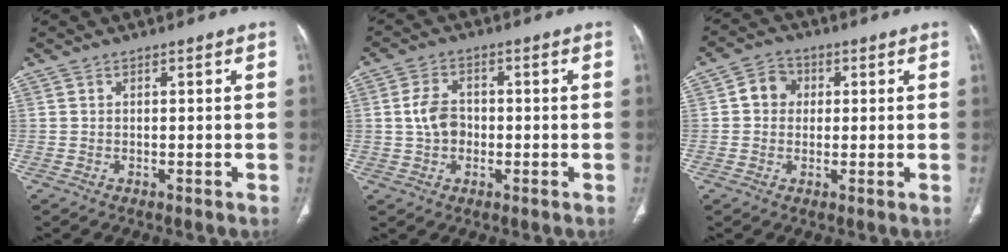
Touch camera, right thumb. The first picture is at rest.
{"total": 5.6, "force": [-0.3, 4.2, 3.8], "torque": [-0.066, 0.012, -0.010]}
{"total": 5.2, "force": [0.8, 4.6, 2.3], "torque": [-0.017, 0.010, 0.005]}